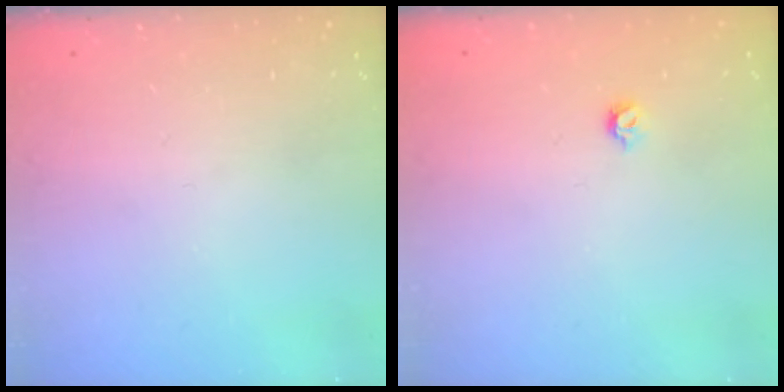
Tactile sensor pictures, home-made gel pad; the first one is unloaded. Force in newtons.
{"total": 3.9, "press": 3.8, "slide": 0.8}